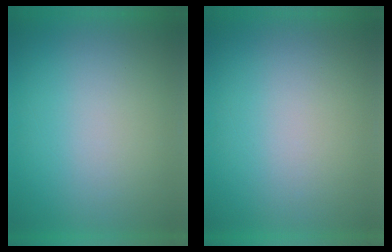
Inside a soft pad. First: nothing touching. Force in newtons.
{"total": 0.0}